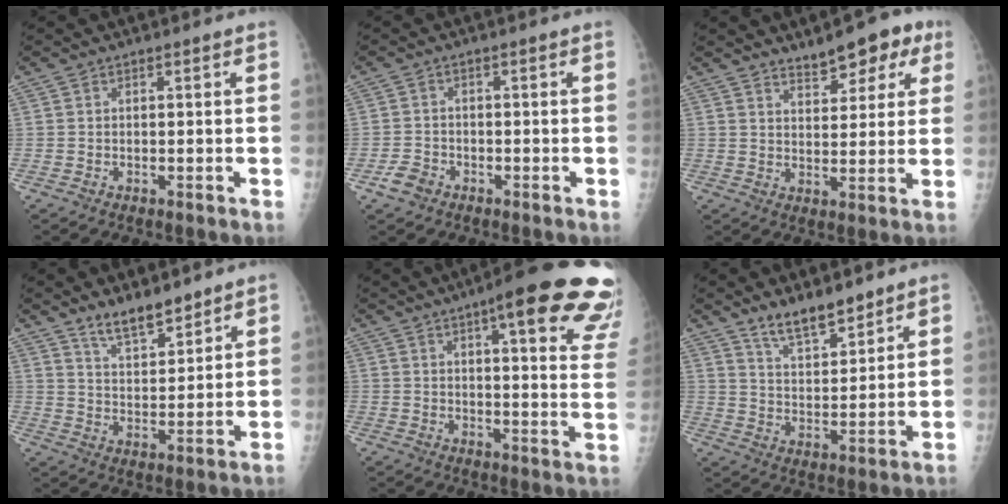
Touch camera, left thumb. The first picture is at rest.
{"total": 4.1, "force": [-2.5, 2.9, 1.5], "torque": [-0.022, 0.015, -0.044]}
{"total": 8.4, "force": [5.4, 3.8, 5.1], "torque": [-0.039, -0.020, 0.077]}
{"total": 7.8, "force": [6.4, 2.4, 3.7], "torque": [-0.046, -0.049, 0.118]}
{"total": 23.5, "force": [14.5, 4.9, 17.9], "torque": [-0.189, -0.036, 0.167]}
{"total": 8.6, "force": [7.0, 2.6, 4.2], "torque": [-0.055, -0.053, 0.131]}